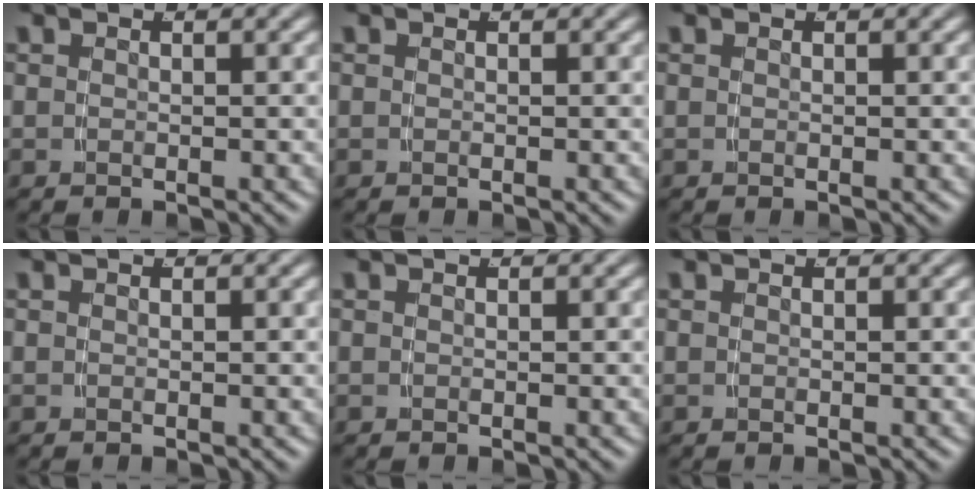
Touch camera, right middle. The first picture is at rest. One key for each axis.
{"total": 0.0}
{"total": 0.0}
{"total": 0.0}
{"total": 0.0}
{"total": 0.0}